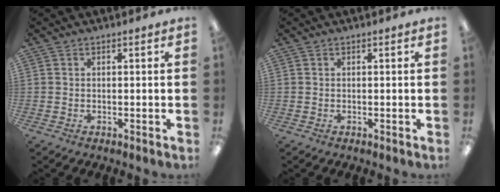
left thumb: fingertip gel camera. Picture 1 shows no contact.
{"total": 0.0}